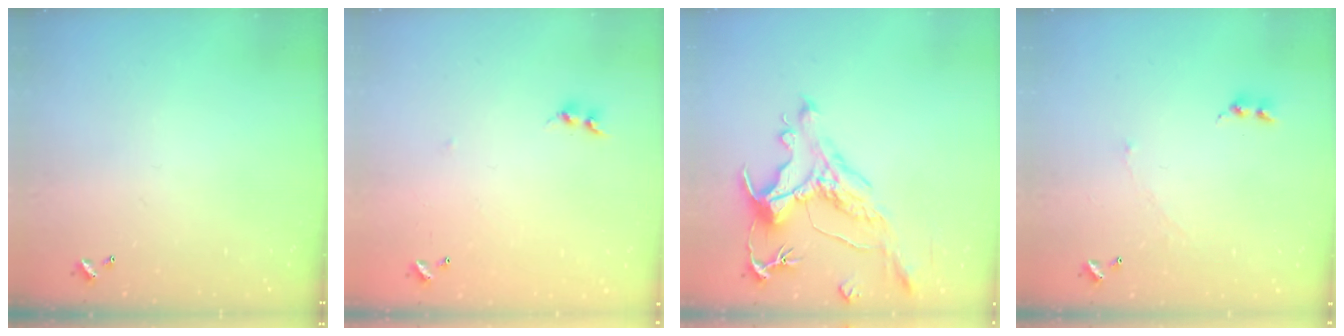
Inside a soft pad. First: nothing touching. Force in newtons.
{"total": 7.6, "press": 7.6, "slide": 0.4}
{"total": 1.7, "press": 0.9, "slide": 1.4}
{"total": 2.0, "press": 1.9, "slide": 0.7}